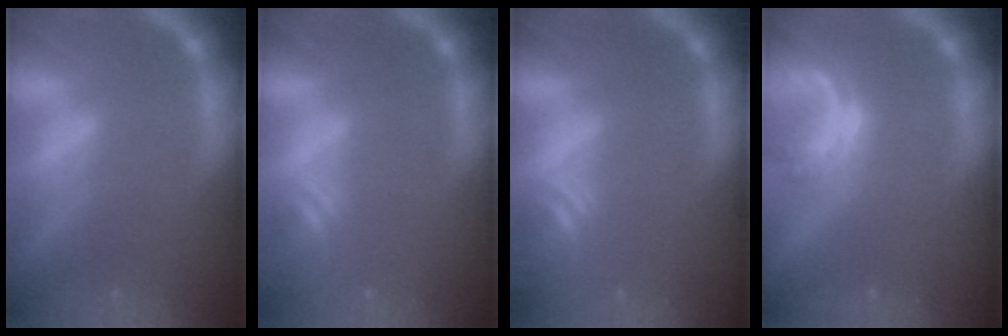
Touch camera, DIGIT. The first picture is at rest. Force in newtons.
{"total": 2.4}
{"total": 3.0}
{"total": 3.0}